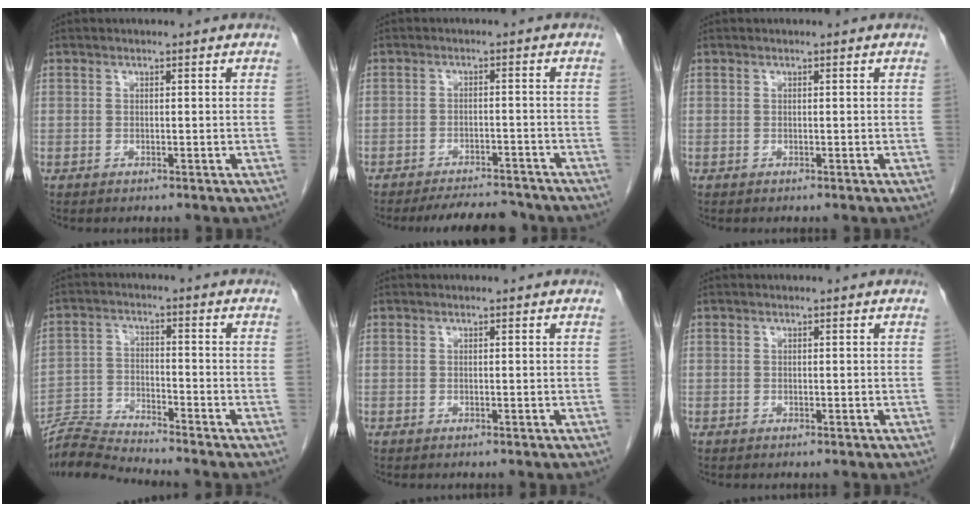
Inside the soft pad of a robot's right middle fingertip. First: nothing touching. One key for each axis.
{"total": 7.3, "fx": -6.9, "fy": 1.7, "fz": 1.8, "tx": -0.024, "ty": -0.002, "tz": -0.094}
{"total": 0.0}
{"total": 7.3, "fx": -7.1, "fy": -1.5, "fz": 0.3, "tx": -0.014, "ty": -0.011, "tz": -0.139}
{"total": 0.0}
{"total": 0.0}